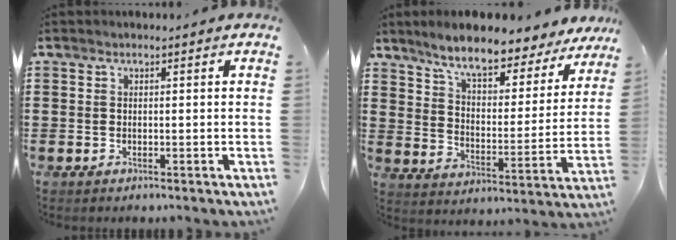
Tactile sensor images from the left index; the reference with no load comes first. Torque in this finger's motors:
{"motor_torque": [2.14, 0.00, 1.05, 0.21]}